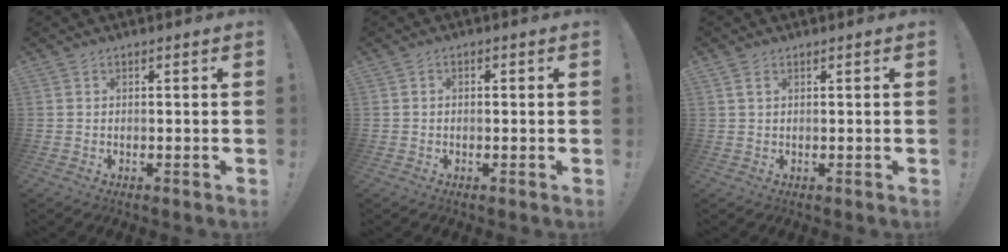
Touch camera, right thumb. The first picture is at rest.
{"total": 1.0, "force": [-0.6, 0.6, 0.6], "torque": [-0.015, 0.005, -0.010]}
{"total": 1.9, "force": [0.9, 0.9, 1.5], "torque": [-0.030, 0.002, 0.018]}